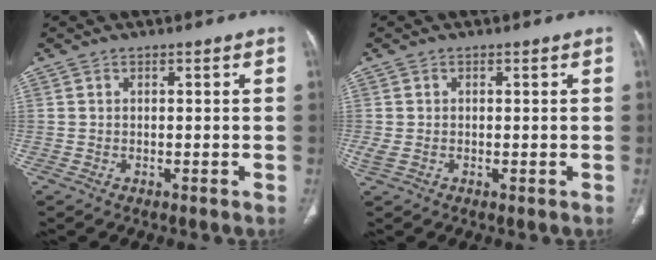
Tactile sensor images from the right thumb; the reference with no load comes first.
{"total": 1.9, "force": [-0.2, 1.1, 1.6], "torque": [-0.049, 0.003, -0.001]}